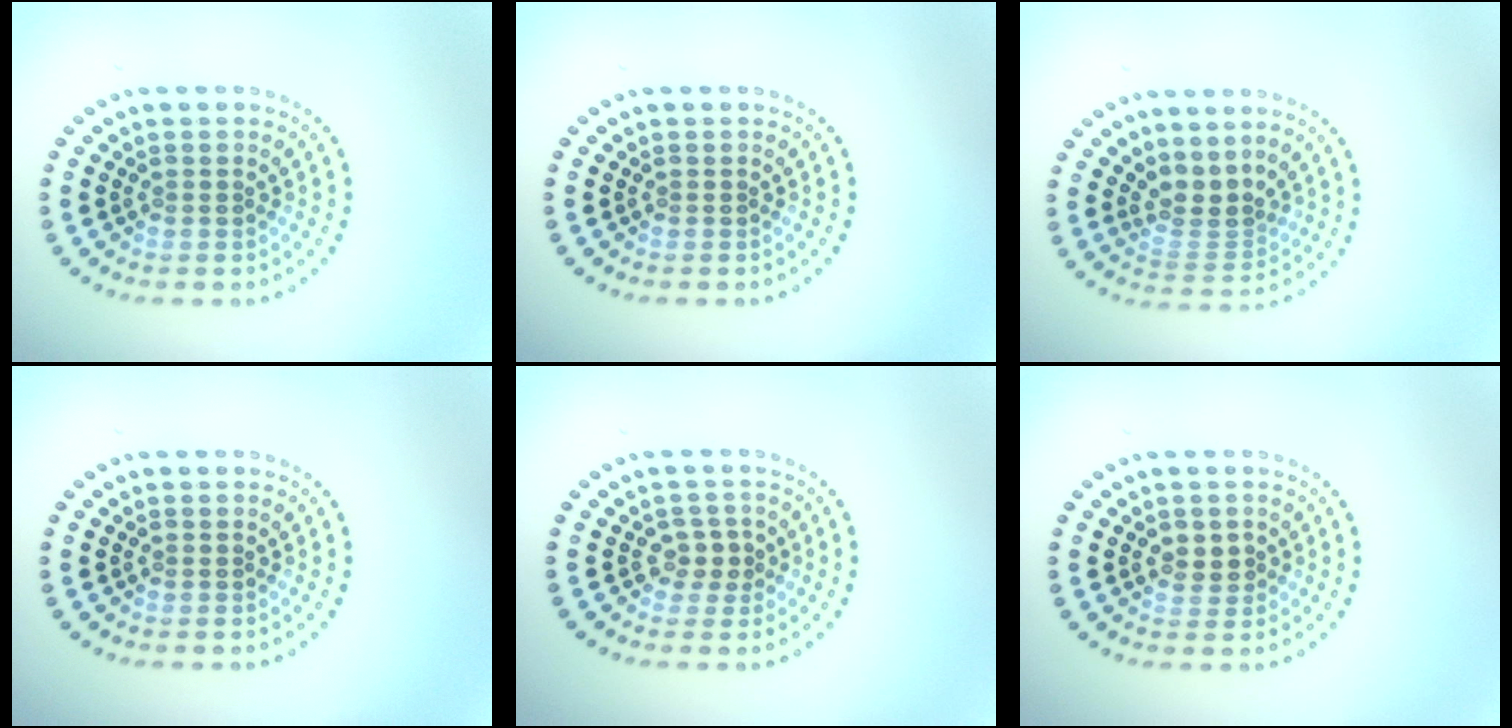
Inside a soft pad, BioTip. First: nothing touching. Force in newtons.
{"total": 0.0}
{"total": 3.0, "press": 2.1, "slide": 2.2}
{"total": 0.0}
{"total": 1.8, "press": 1.7, "slide": 0.7}
{"total": 1.9, "press": 1.8, "slide": 0.6}